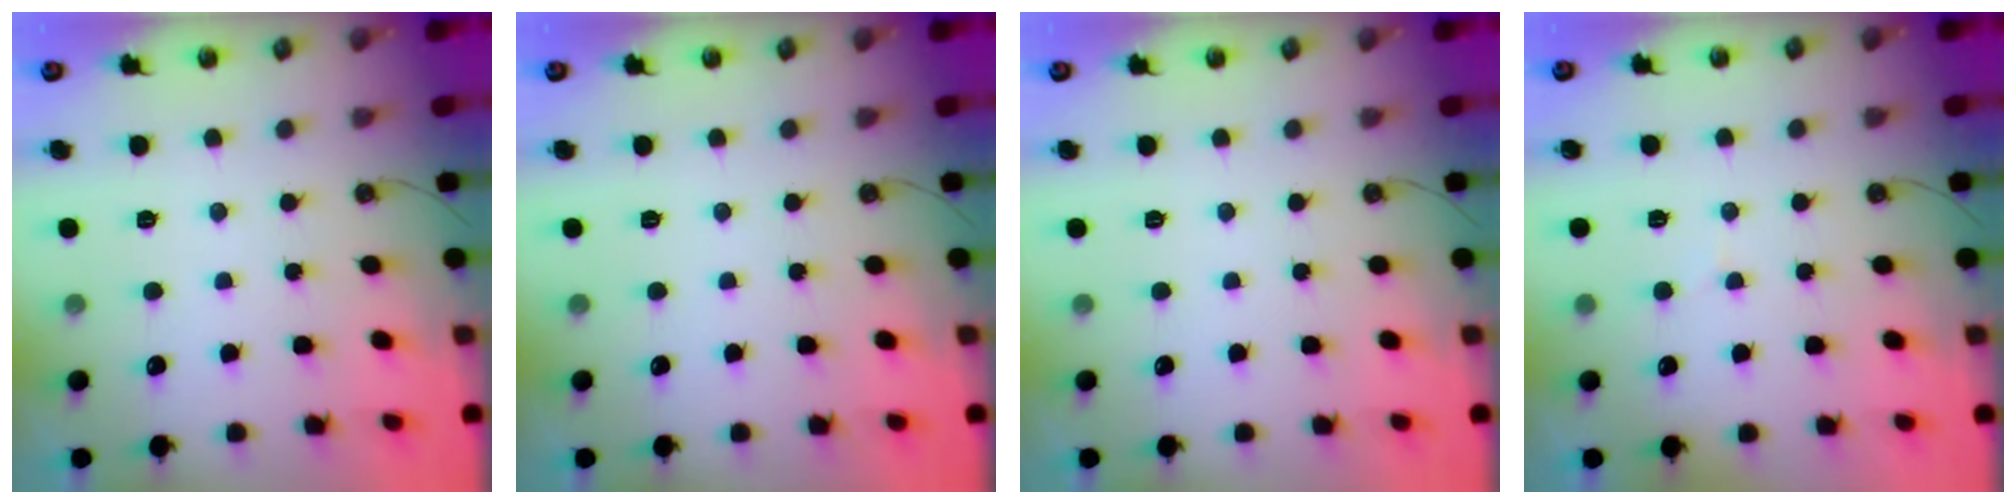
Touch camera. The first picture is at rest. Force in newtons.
{"total": 0.0}
{"total": 0.0}
{"total": 4.2, "press": 4.1, "slide": 0.6}